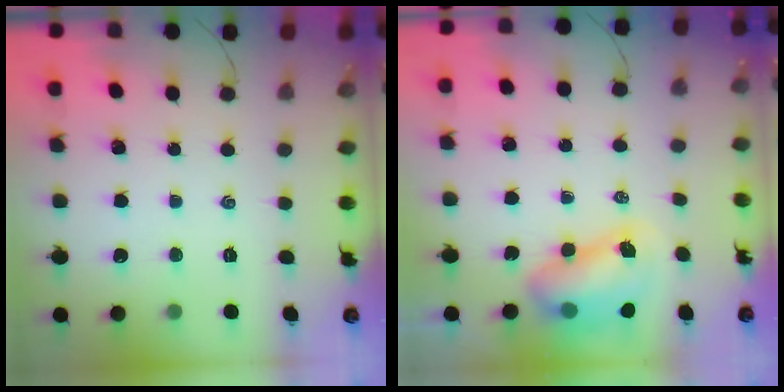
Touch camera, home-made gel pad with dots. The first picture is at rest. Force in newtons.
{"total": 8.5, "press": 8.2, "slide": 2.1}